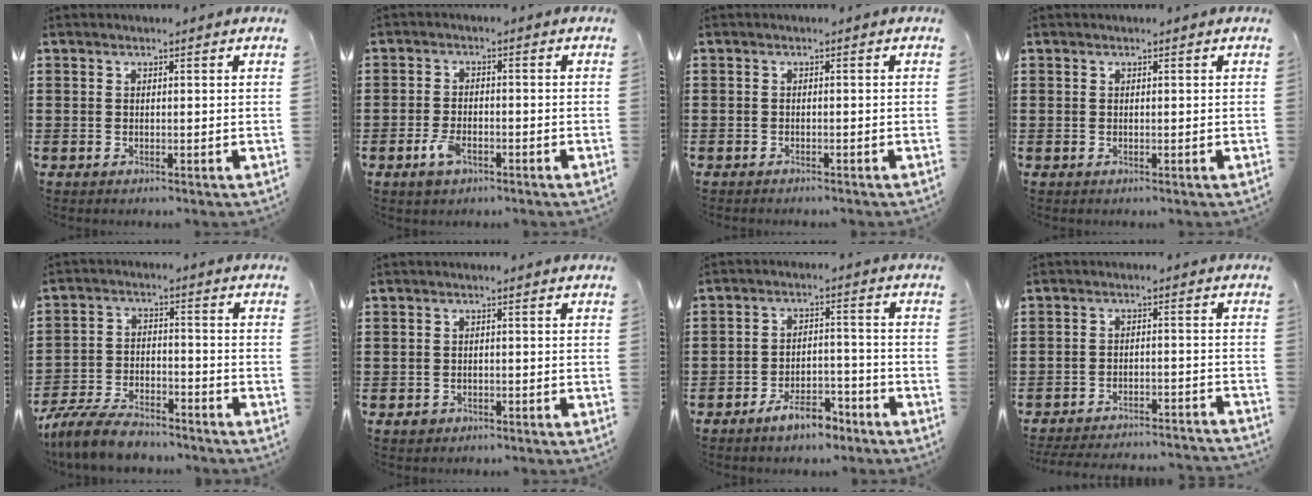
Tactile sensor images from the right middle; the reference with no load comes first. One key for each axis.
{"total": 3.8, "fx": -2.0, "fy": 1.8, "fz": 2.6, "tx": -0.065, "ty": -0.003, "tz": -0.042}
{"total": 0.7, "fx": -0.7, "fy": -0.1, "fz": 0.0, "tx": -0.001, "ty": -0.001, "tz": -0.015}
{"total": 0.0}
{"total": 7.9, "fx": -7.1, "fy": 1.7, "fz": 2.8, "tx": -0.061, "ty": 0.012, "tz": -0.138}
{"total": 1.1, "fx": -0.9, "fy": 0.7, "fz": 0.4, "tx": -0.010, "ty": 0.000, "tz": -0.019}
{"total": 6.0, "fx": -5.0, "fy": 1.9, "fz": 2.7, "tx": -0.052, "ty": 0.012, "tz": -0.096}
{"total": 4.2, "fx": -4.1, "fy": -0.2, "fz": 0.8, "tx": -0.020, "ty": -0.006, "tz": -0.085}